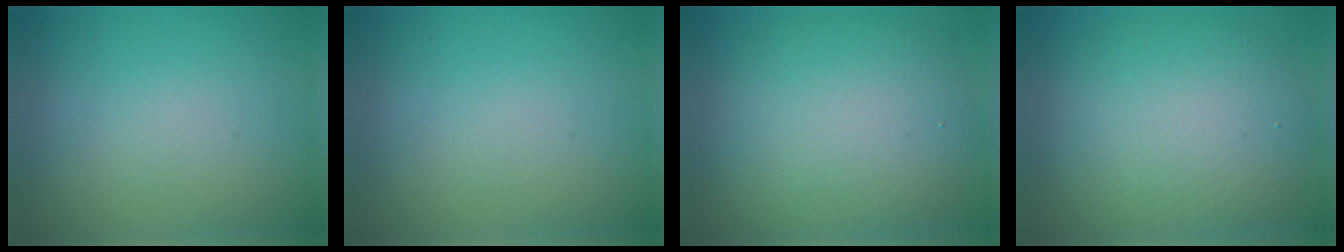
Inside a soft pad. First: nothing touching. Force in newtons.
{"total": 0.0}
{"total": 9.0, "press": 9.0, "slide": 0.5}
{"total": 8.6, "press": 8.6, "slide": 0.2}